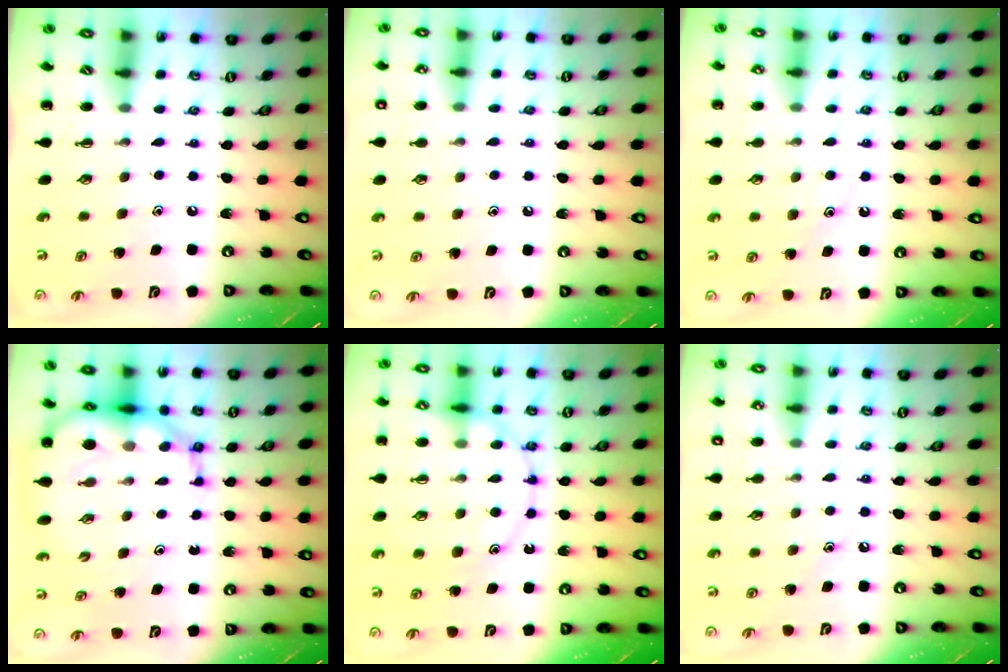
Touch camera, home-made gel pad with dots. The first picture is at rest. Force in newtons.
{"total": 7.0, "press": 6.7, "slide": 2.0}
{"total": 8.7, "press": 8.6, "slide": 1.4}
{"total": 11.8, "press": 11.2, "slide": 3.5}
{"total": 13.3, "press": 13.2, "slide": 1.6}
{"total": 7.8, "press": 7.6, "slide": 1.9}